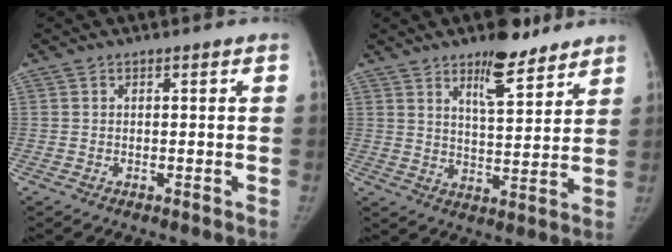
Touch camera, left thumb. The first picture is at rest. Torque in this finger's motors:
{"motor_torque": [1.58, 0.27, 1.13, -0.71, 0.25]}